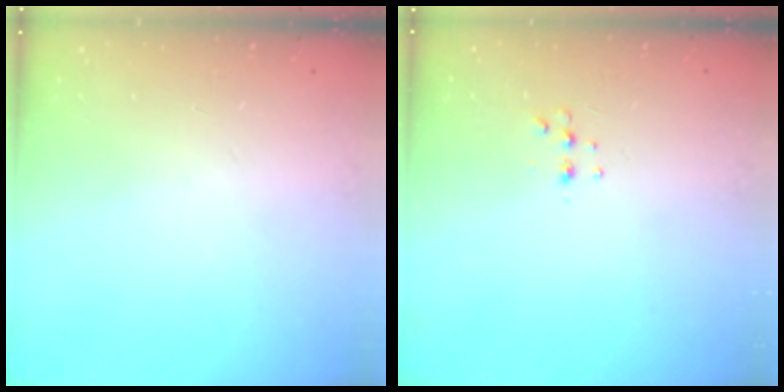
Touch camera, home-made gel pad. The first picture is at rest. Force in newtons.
{"total": 4.1, "press": 3.9, "slide": 1.3}